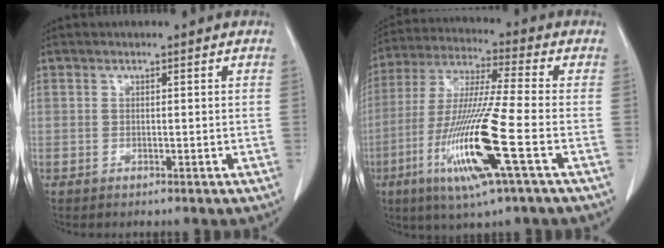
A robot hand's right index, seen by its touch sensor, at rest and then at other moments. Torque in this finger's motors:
{"motor_torque": [2.14, 0.00, 1.03, 0.16]}